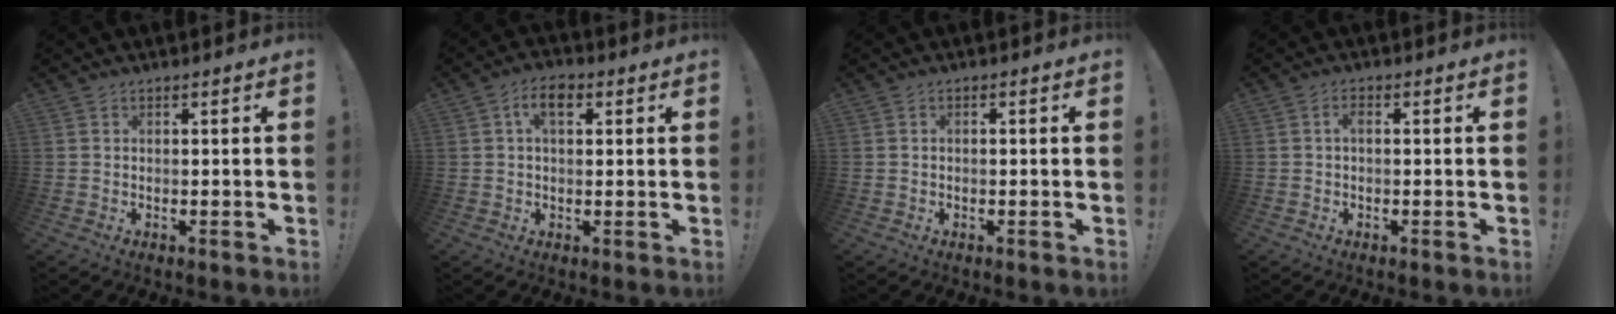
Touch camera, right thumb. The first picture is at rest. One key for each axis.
{"total": 5.9, "fx": 1.9, "fy": 3.3, "fz": 4.4, "tx": -0.069, "ty": 0.006, "tz": 0.030}
{"total": 0.6, "fx": -0.4, "fy": 0.2, "fz": 0.3, "tx": -0.004, "ty": 0.001, "tz": -0.008}
{"total": 1.7, "fx": -0.2, "fy": 0.7, "fz": 1.6, "tx": -0.032, "ty": 0.008, "tz": -0.006}